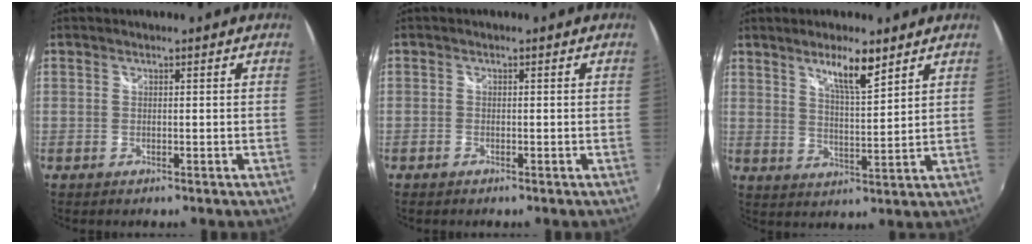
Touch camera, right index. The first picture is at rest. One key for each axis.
{"total": 0.8, "fx": -0.7, "fy": 0.4, "fz": 0.1, "tx": -0.005, "ty": -0.002, "tz": -0.016}
{"total": 7.1, "fx": 4.9, "fy": 1.2, "fz": 5.0, "tx": -0.082, "ty": -0.004, "tz": 0.085}